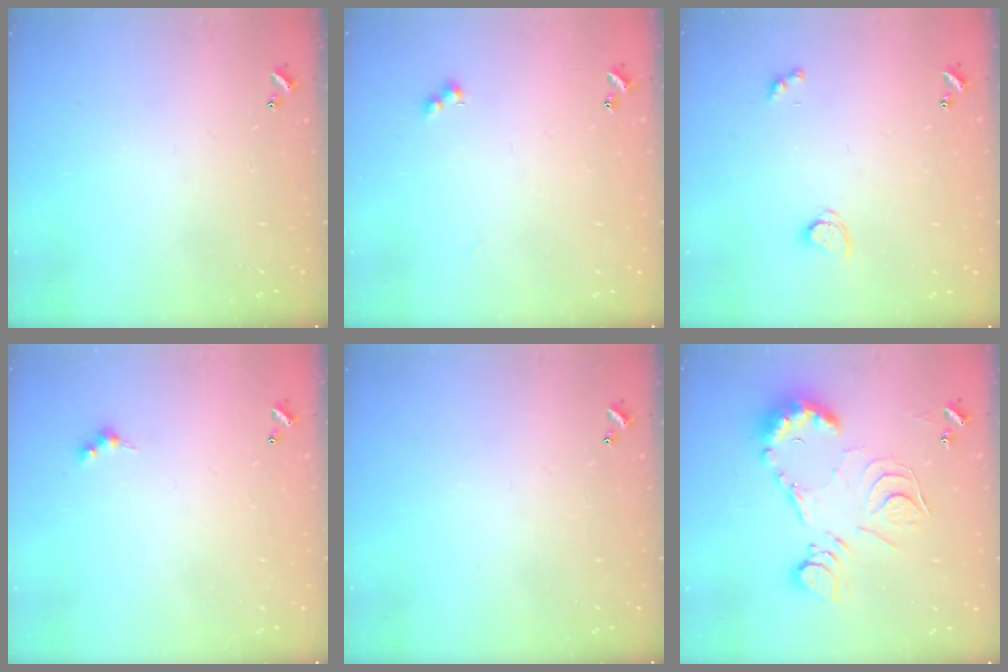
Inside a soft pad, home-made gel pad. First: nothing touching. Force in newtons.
{"total": 2.4, "press": 2.3, "slide": 0.5}
{"total": 2.9, "press": 2.9, "slide": 0.3}
{"total": 2.4, "press": 2.4, "slide": 0.4}
{"total": 0.0}
{"total": 14.1, "press": 14.1, "slide": 1.0}